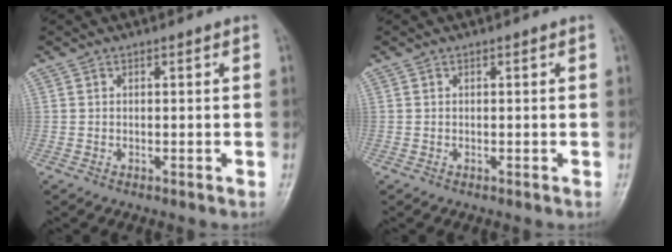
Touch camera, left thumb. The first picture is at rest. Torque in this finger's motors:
{"motor_torque": [-0.01, 0.01, -0.04, -0.01, 0.00]}